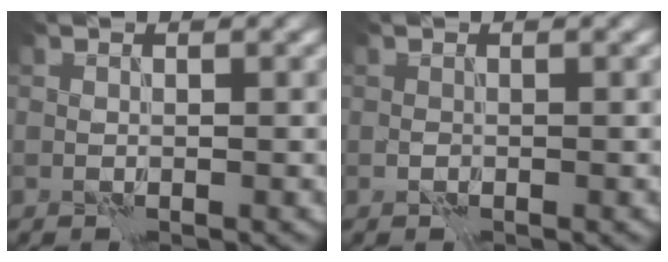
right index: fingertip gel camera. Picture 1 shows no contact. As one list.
[{"total": 0.0}]